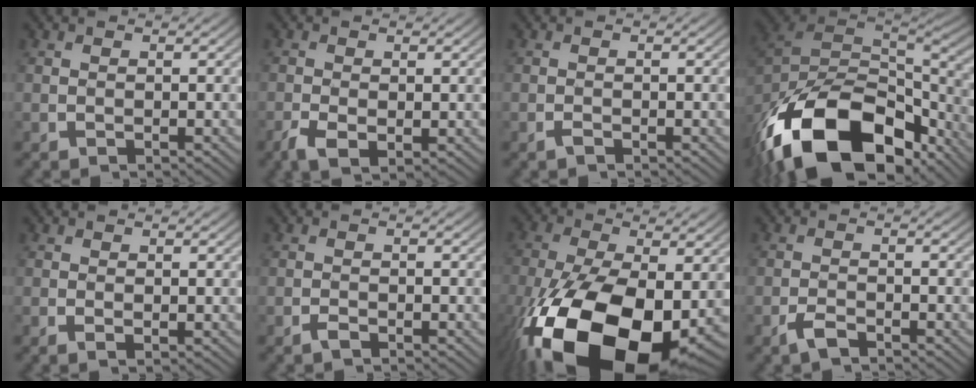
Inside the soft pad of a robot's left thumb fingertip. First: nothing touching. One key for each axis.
{"total": 3.0, "fx": -1.1, "fy": 1.4, "fz": 2.4, "tx": -0.055, "ty": -0.008, "tz": -0.021}
{"total": 0.7, "fx": -0.5, "fy": 0.1, "fz": 0.4, "tx": -0.010, "ty": 0.001, "tz": -0.011}
{"total": 20.2, "fx": -11.7, "fy": 9.9, "fz": 13.1, "tx": -0.294, "ty": -0.029, "tz": -0.186}
{"total": 1.0, "fx": 0.2, "fy": 0.3, "fz": 0.9, "tx": -0.019, "ty": -0.003, "tz": 0.004}
{"total": 1.0, "fx": -0.7, "fy": 0.3, "fz": 0.6, "tx": -0.013, "ty": 0.000, "tz": -0.015}
{"total": 21.3, "fx": -8.1, "fy": 10.5, "fz": 16.7, "tx": -0.343, "ty": -0.064, "tz": -0.109}
{"total": 2.2, "fx": -1.7, "fy": 0.7, "fz": 1.3, "tx": -0.031, "ty": 0.000, "tz": -0.037}